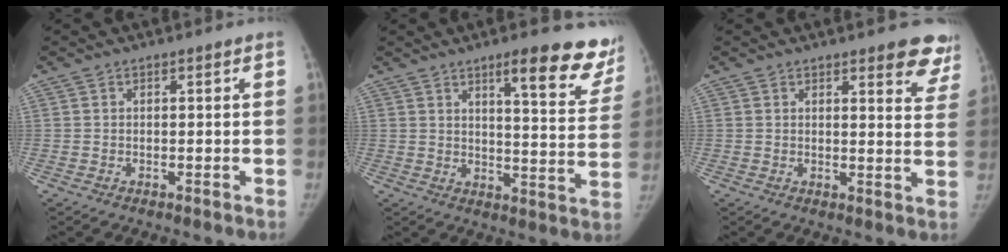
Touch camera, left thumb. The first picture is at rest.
{"total": 15.7, "force": [11.0, 3.7, 10.6], "torque": [-0.089, -0.064, 0.135]}
{"total": 8.6, "force": [6.6, 2.8, 4.8], "torque": [-0.017, -0.035, 0.059]}